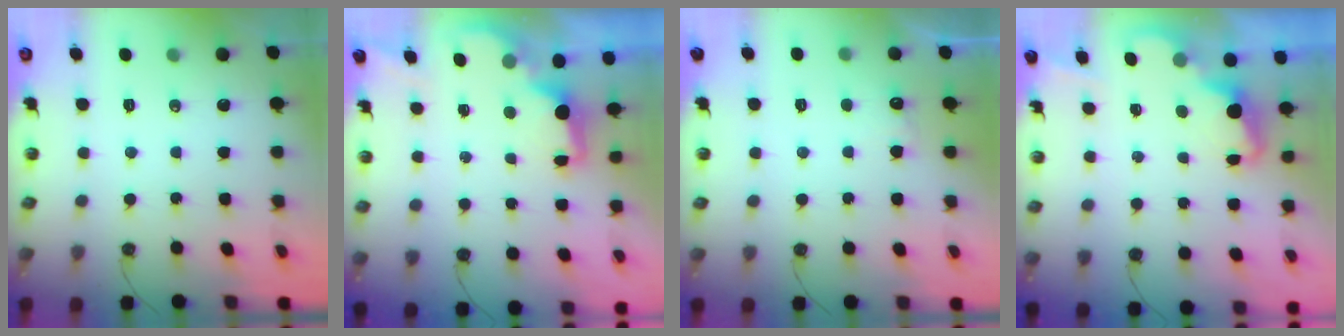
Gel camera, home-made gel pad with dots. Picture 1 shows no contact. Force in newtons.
{"total": 2.1, "press": 1.9, "slide": 0.8}
{"total": 5.5, "press": 5.4, "slide": 1.3}
{"total": 2.5, "press": 2.5, "slide": 0.5}